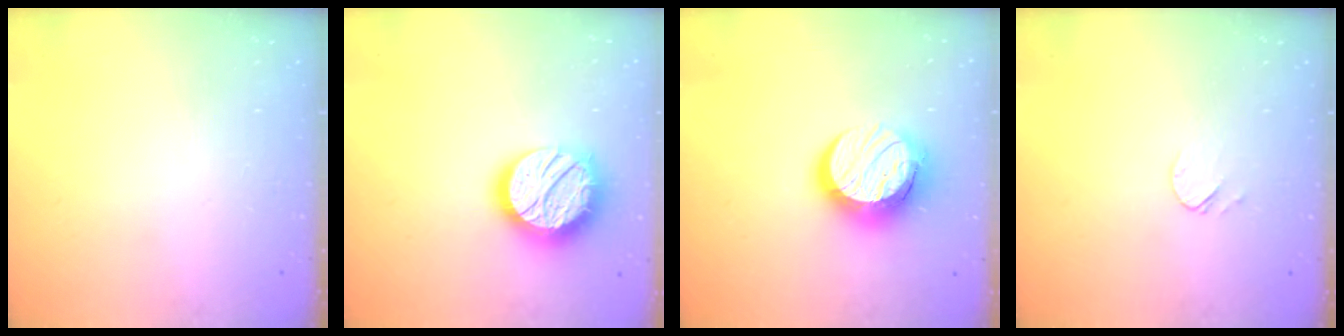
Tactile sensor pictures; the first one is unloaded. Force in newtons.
{"total": 17.6, "press": 17.6, "slide": 1.0}
{"total": 13.7, "press": 13.6, "slide": 1.1}
{"total": 4.0, "press": 3.9, "slide": 0.5}